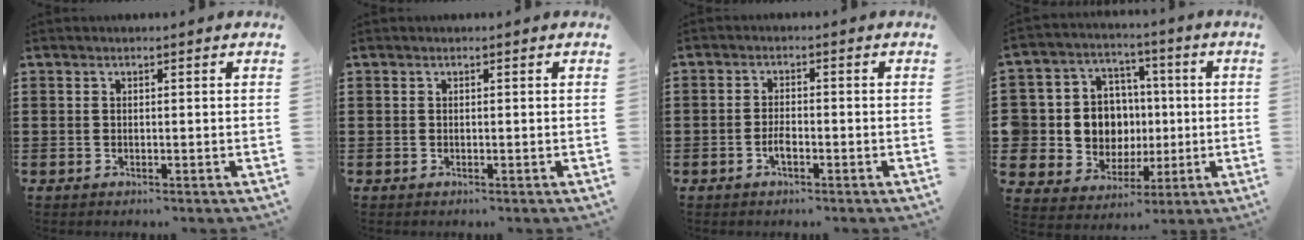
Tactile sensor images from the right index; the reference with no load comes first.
{"total": 0.0}
{"total": 2.1, "force": [-1.1, 0.8, 1.6], "torque": [-0.032, 0.002, -0.021]}
{"total": 10.6, "force": [0.1, 9.8, 3.9], "torque": [-0.118, 0.008, 0.012]}